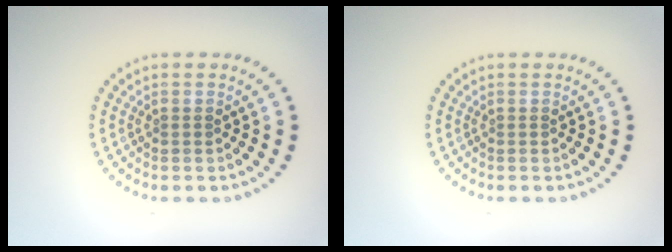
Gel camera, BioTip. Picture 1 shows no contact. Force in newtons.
{"total": 0.0}